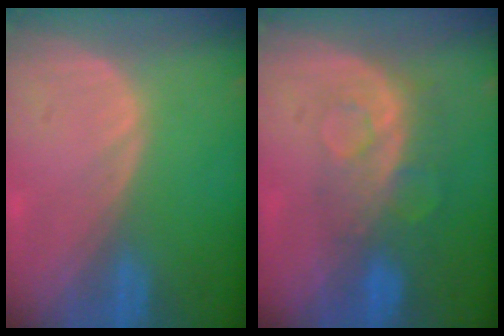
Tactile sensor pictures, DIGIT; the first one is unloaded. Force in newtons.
{"total": 8.4, "press": 7.0, "slide": 4.5}